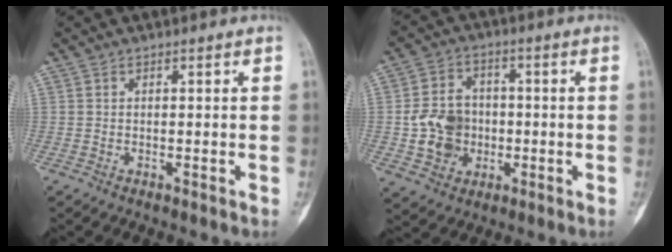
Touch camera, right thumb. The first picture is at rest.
{"total": 10.4, "force": [-1.2, 8.7, 5.5], "torque": [-0.073, 0.013, -0.019]}